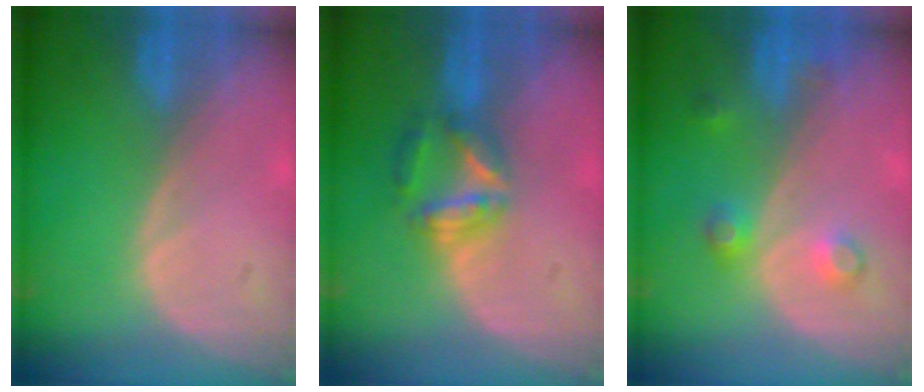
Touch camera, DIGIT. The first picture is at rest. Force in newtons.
{"total": 5.8, "press": 5.4, "slide": 2.3}
{"total": 3.5, "press": 3.2, "slide": 1.6}